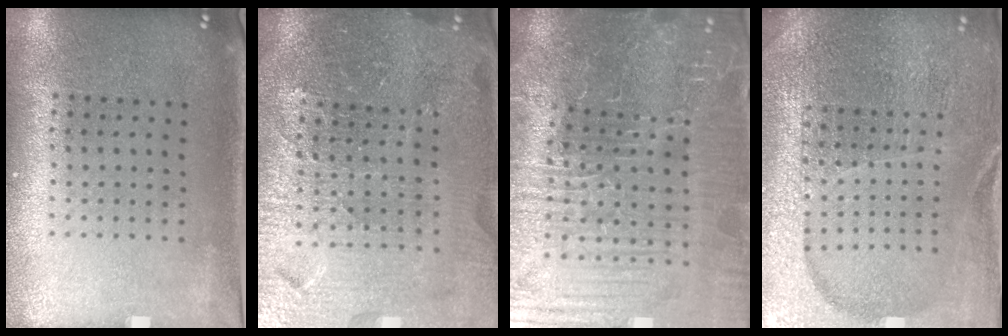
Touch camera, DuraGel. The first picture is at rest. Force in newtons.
{"total": 4.9, "press": 4.6, "slide": 1.7}
{"total": 6.2, "press": 5.8, "slide": 2.1}
{"total": 5.3, "press": 4.8, "slide": 2.2}